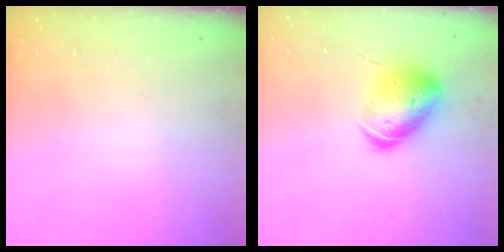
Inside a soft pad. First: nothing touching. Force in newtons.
{"total": 16.0, "press": 15.9, "slide": 2.1}